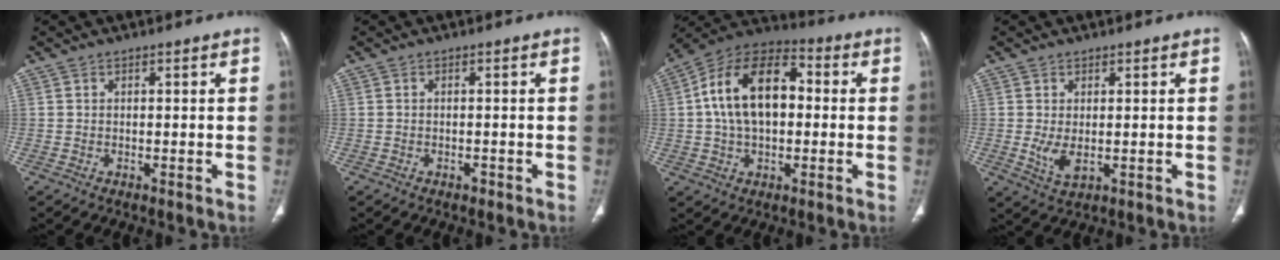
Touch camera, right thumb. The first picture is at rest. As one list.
[{"total": 0.8, "force": [-0.5, 0.5, 0.3], "torque": [-0.005, 0.001, -0.009]}, {"total": 17.5, "force": [1.5, 10.7, 13.8], "torque": [-0.226, 0.035, 0.019]}, {"total": 3.8, "force": [-0.1, 1.8, 3.4], "torque": [-0.066, -0.013, 0.008]}]